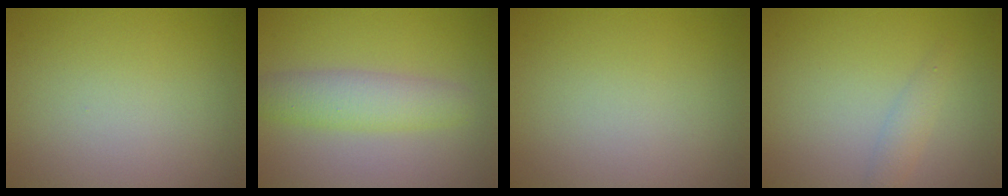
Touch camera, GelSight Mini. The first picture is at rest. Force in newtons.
{"total": 3.6, "press": 3.6, "slide": 0.1}
{"total": 0.0}
{"total": 1.4, "press": 1.4, "slide": 0.1}